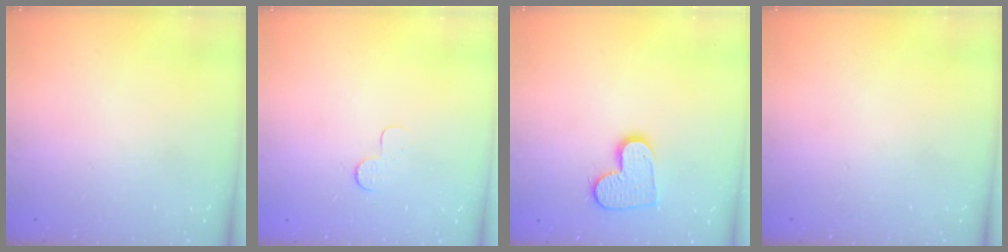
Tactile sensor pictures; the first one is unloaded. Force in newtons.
{"total": 3.7, "press": 3.7, "slide": 0.4}
{"total": 12.0, "press": 11.9, "slide": 0.8}
{"total": 0.0}